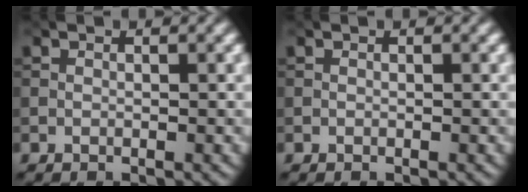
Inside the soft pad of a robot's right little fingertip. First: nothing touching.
{"total": 0.0}